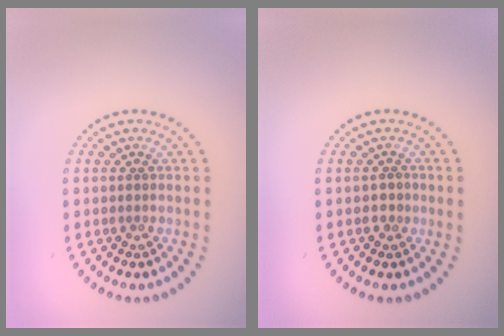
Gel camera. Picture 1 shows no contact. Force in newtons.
{"total": 1.0, "press": 0.9, "slide": 0.3}